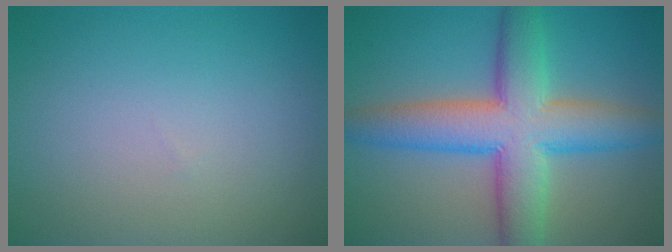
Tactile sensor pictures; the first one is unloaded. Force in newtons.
{"total": 9.3, "press": 9.3, "slide": 0.1}